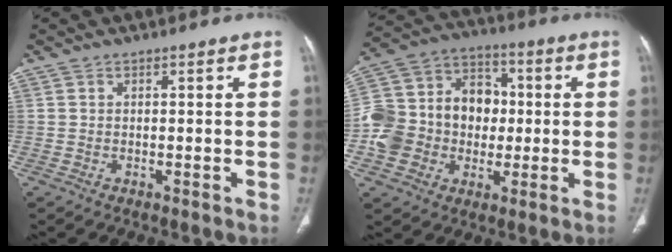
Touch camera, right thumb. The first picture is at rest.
{"total": 18.1, "force": [-1.7, 15.1, 9.8], "torque": [-0.148, 0.046, -0.031]}